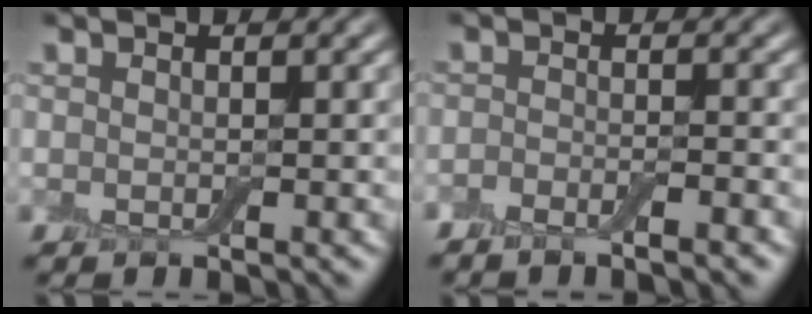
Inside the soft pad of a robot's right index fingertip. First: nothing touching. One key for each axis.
{"total": 2.3, "fx": -1.7, "fy": 0.3, "fz": 1.4, "tx": -0.031, "ty": 0.001, "tz": -0.031}